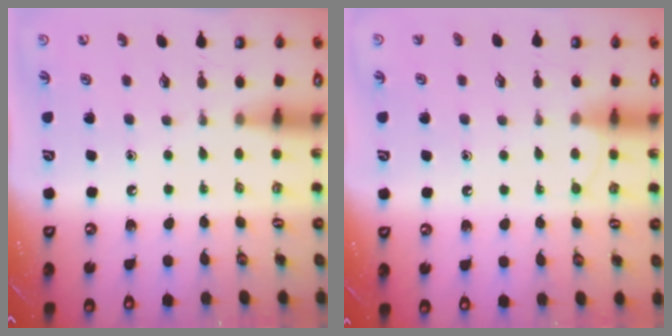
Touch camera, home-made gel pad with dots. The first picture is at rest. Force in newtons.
{"total": 5.8, "press": 5.8, "slide": 0.6}